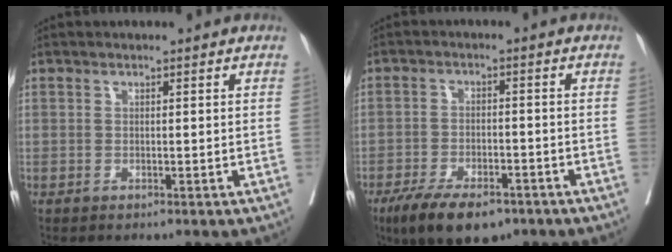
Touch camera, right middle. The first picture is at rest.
{"total": 10.3, "force": [-7.1, 4.0, 6.2], "torque": [-0.102, -0.009, -0.116]}